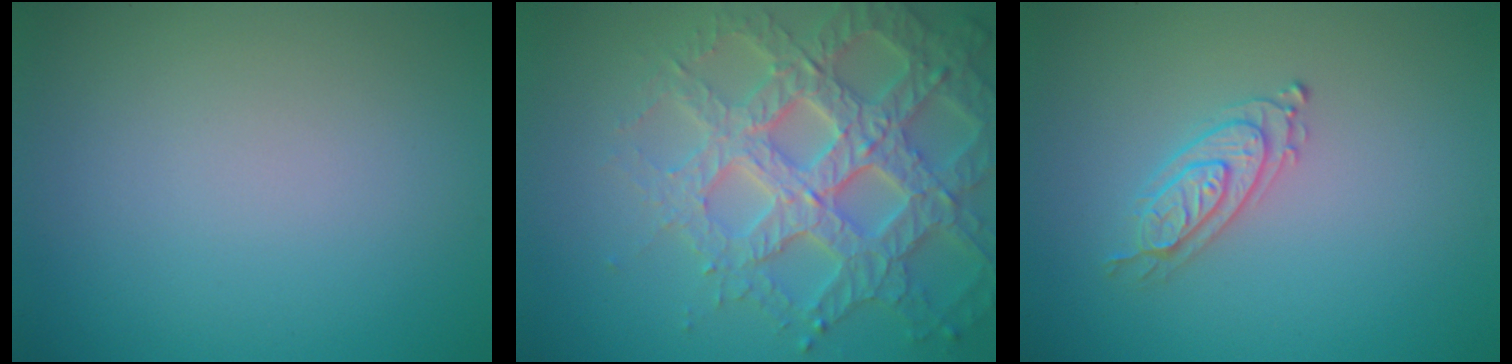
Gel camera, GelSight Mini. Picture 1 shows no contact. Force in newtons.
{"total": 7.0, "press": 6.7, "slide": 1.8}
{"total": 2.1, "press": 2.1, "slide": 0.4}